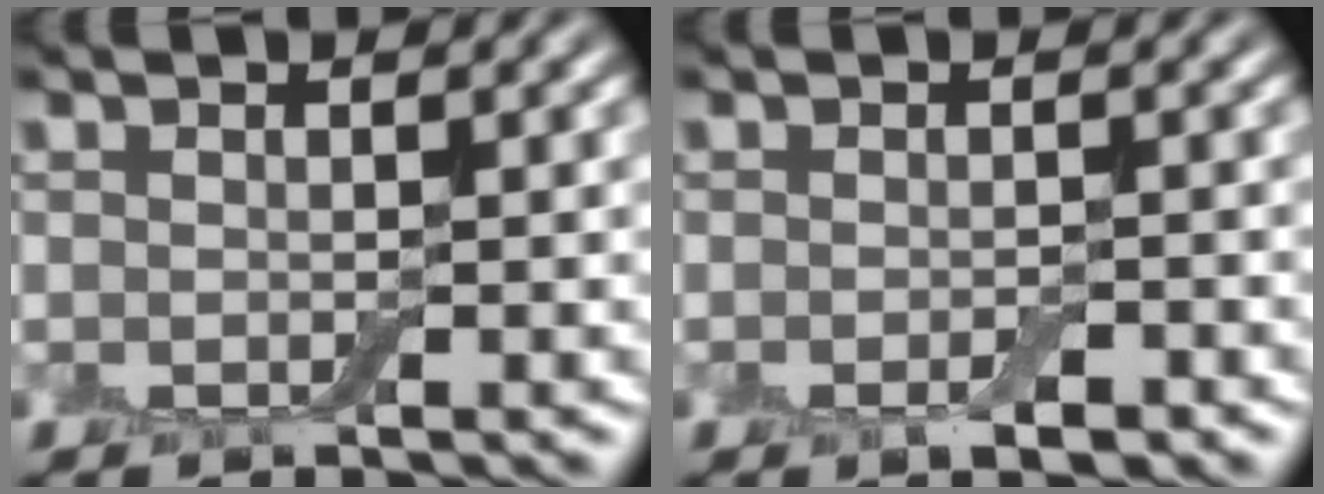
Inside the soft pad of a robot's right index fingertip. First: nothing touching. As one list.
[{"total": 1.4, "force": [-0.8, 0.4, 1.1], "torque": [-0.014, -0.004, -0.011]}]